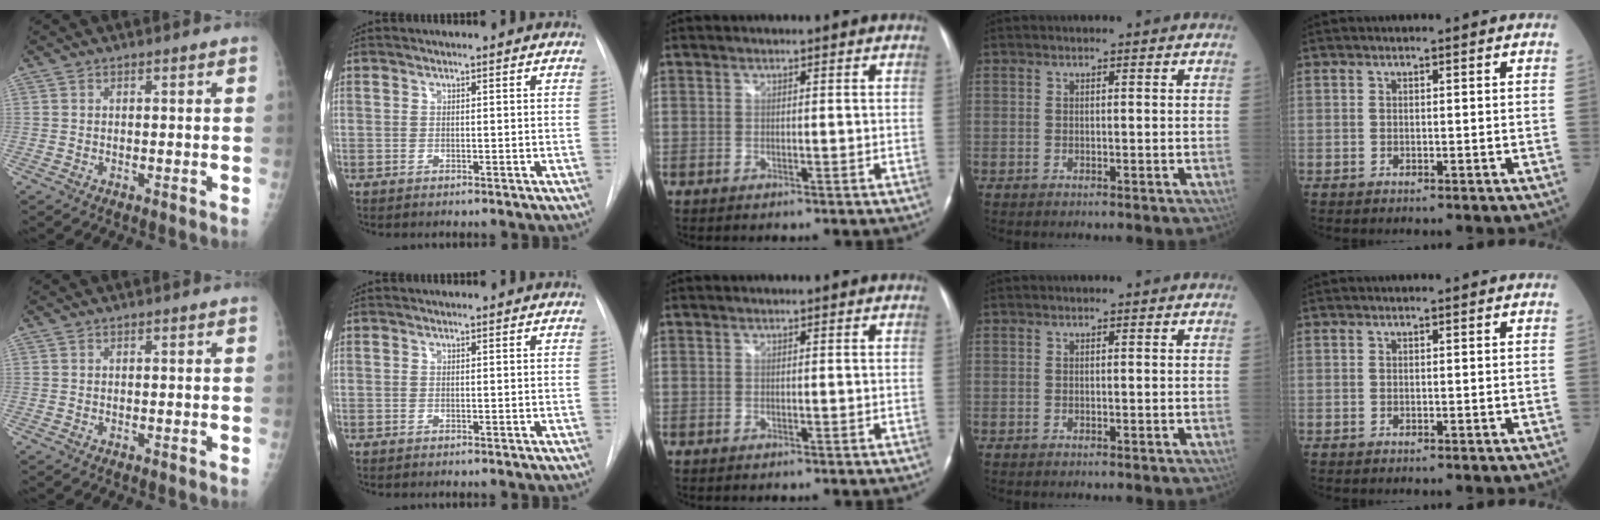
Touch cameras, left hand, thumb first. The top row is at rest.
{}